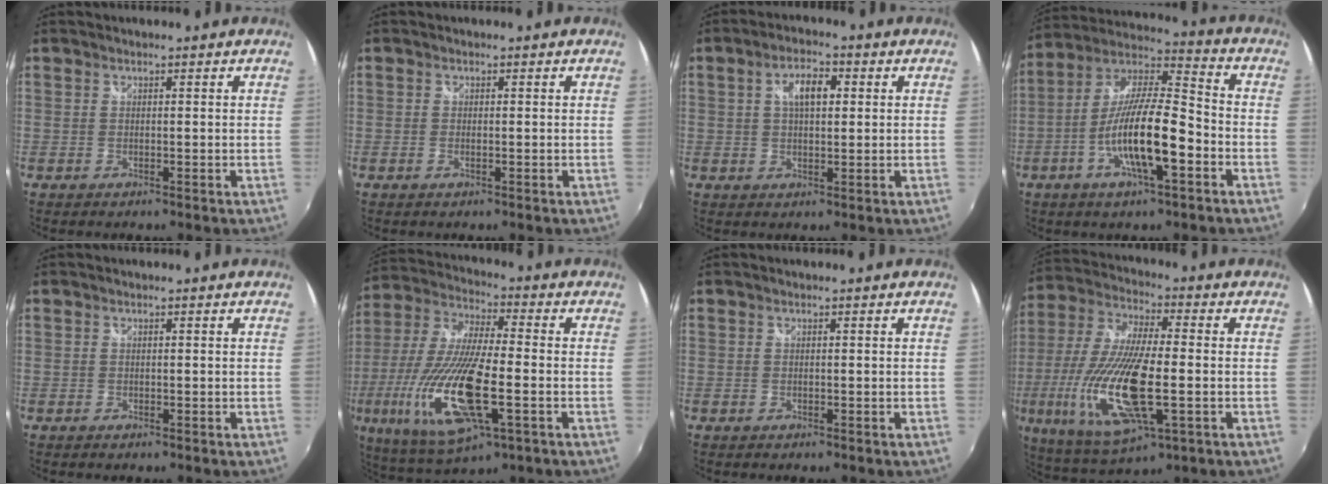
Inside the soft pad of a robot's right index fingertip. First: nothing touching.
{"total": 0.7, "force": [-0.2, 0.1, 0.7], "torque": [-0.015, 0.000, -0.006]}
{"total": 5.7, "force": [1.4, 2.7, 4.8], "torque": [-0.084, 0.014, 0.024]}
{"total": 15.6, "force": [-5.6, 3.5, 14.1], "torque": [-0.273, -0.006, -0.107]}
{"total": 0.0}
{"total": 21.8, "force": [-6.1, 6.2, 20.0], "torque": [-0.413, -0.037, -0.111]}
{"total": 0.0}
{"total": 21.2, "force": [-4.9, 6.4, 19.6], "torque": [-0.409, -0.031, -0.087]}